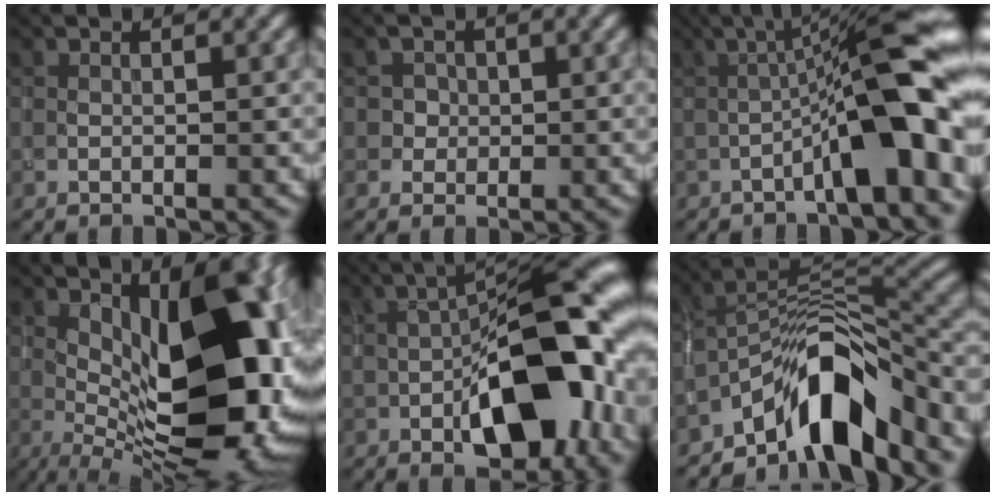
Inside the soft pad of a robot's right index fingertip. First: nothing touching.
{"total": 1.6, "force": [0.0, 1.5, 0.4], "torque": [0.010, -0.002, 0.005]}
{"total": 9.4, "force": [-2.5, 1.5, 9.0], "torque": [-0.128, 0.027, -0.046]}
{"total": 16.6, "force": [1.1, 7.1, 14.9], "torque": [-0.177, 0.023, 0.009]}
{"total": 12.5, "force": [-3.2, 6.0, 10.5], "torque": [-0.144, 0.004, -0.057]}
{"total": 10.5, "force": [-6.7, 3.9, 7.1], "torque": [-0.090, 0.017, -0.125]}